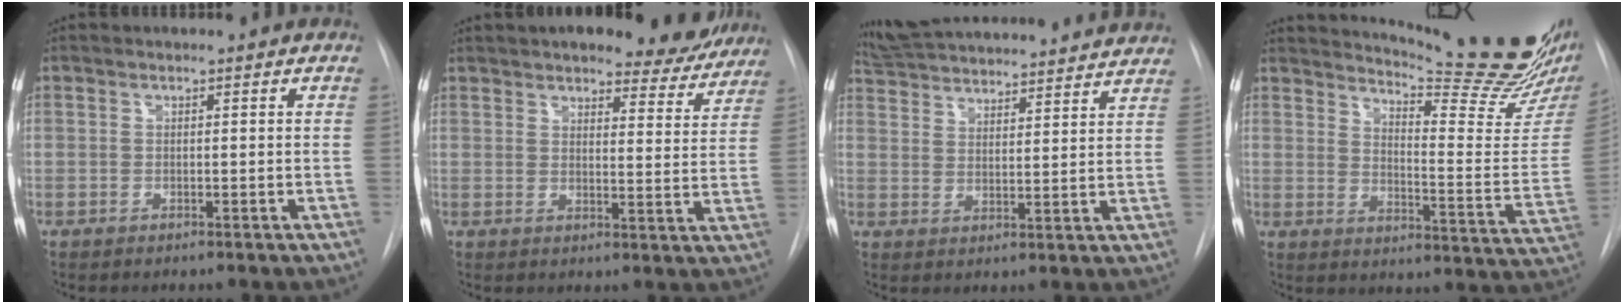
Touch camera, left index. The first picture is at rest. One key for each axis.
{"total": 10.8, "fx": 9.4, "fy": 3.0, "fz": 4.2, "tx": -0.034, "ty": -0.015, "tz": 0.108}
{"total": 24.8, "fx": 23.1, "fy": 3.8, "fz": 8.0, "tx": -0.154, "ty": -0.007, "tz": 0.313}
{"total": 23.0, "fx": 20.3, "fy": -0.1, "fz": 10.7, "tx": -0.166, "ty": -0.124, "tz": 0.260}